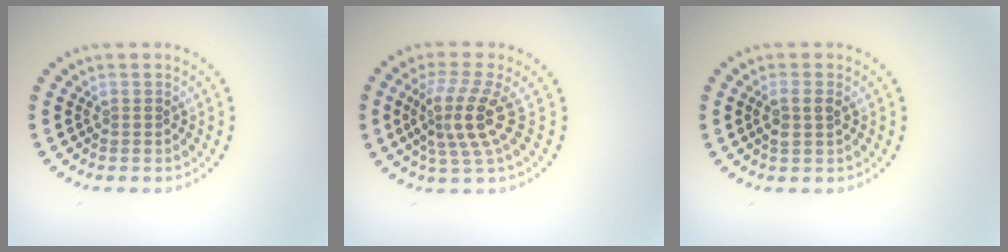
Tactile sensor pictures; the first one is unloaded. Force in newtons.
{"total": 4.1, "press": 3.1, "slide": 2.8}
{"total": 1.8, "press": 1.7, "slide": 0.7}